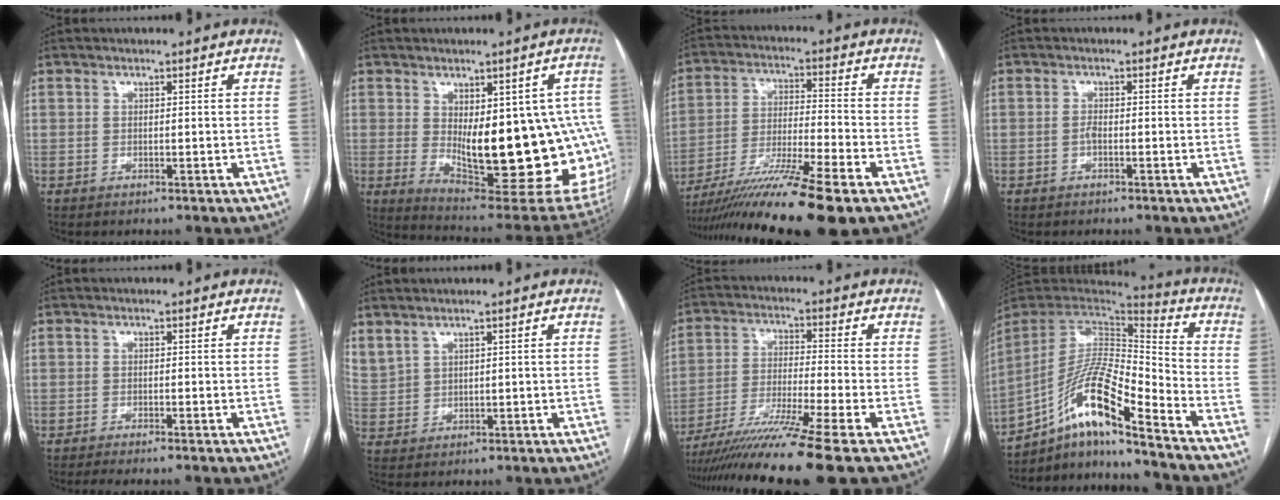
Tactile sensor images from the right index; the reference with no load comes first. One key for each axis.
{"total": 22.9, "fx": -1.5, "fy": 8.4, "fz": 21.3, "tx": -0.196, "ty": -0.002, "tz": 0.008}
{"total": 17.0, "fx": -12.5, "fy": -0.7, "fz": 11.5, "tx": -0.198, "ty": -0.032, "tz": -0.216}
{"total": 1.0, "fx": -0.4, "fy": 0.3, "fz": 0.8, "tx": -0.017, "ty": 0.002, "tz": -0.009}
{"total": 2.9, "fx": -2.3, "fy": -0.2, "fz": 1.7, "tx": -0.023, "ty": -0.003, "tz": -0.034}
{"total": 4.8, "fx": 3.5, "fy": 2.5, "fz": 2.0, "tx": -0.057, "ty": 0.008, "tz": 0.090}
{"total": 14.0, "fx": -10.8, "fy": -2.6, "fz": 8.5, "tx": -0.158, "ty": -0.035, "tz": -0.185}
{"total": 16.6, "fx": -11.0, "fy": 1.4, "fz": 12.3, "tx": -0.245, "ty": 0.009, "tz": -0.196}